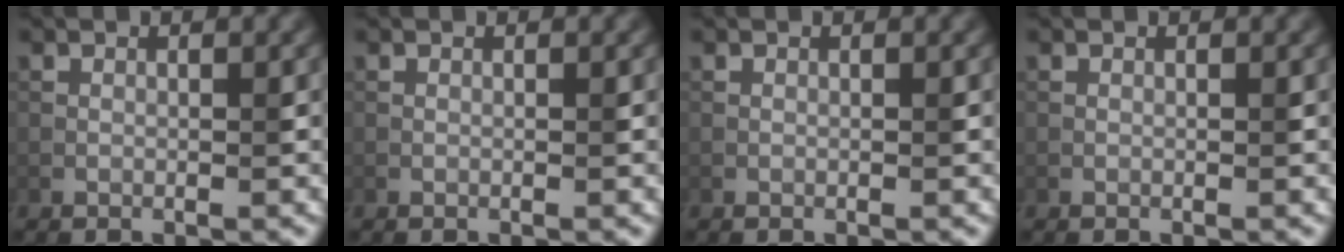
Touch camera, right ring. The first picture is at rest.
{"total": 0.0}
{"total": 0.0}
{"total": 0.0}